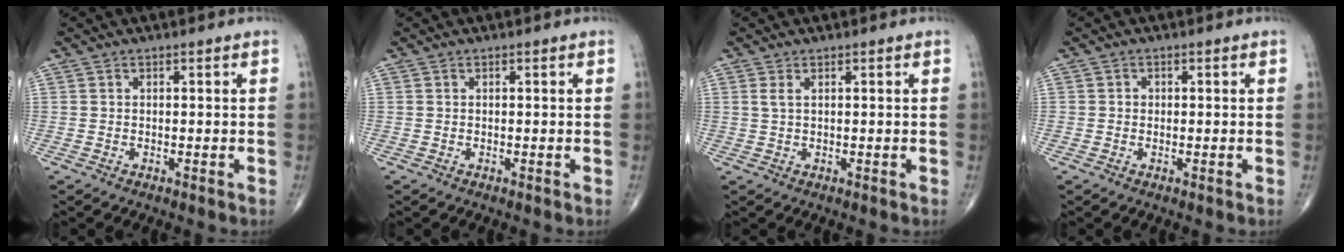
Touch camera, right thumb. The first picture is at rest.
{"total": 0.0}
{"total": 1.3, "force": [0.6, 0.5, 1.1], "torque": [-0.028, 0.008, 0.017]}
{"total": 0.9, "force": [0.0, 0.9, 0.3], "torque": [0.002, 0.003, 0.000]}